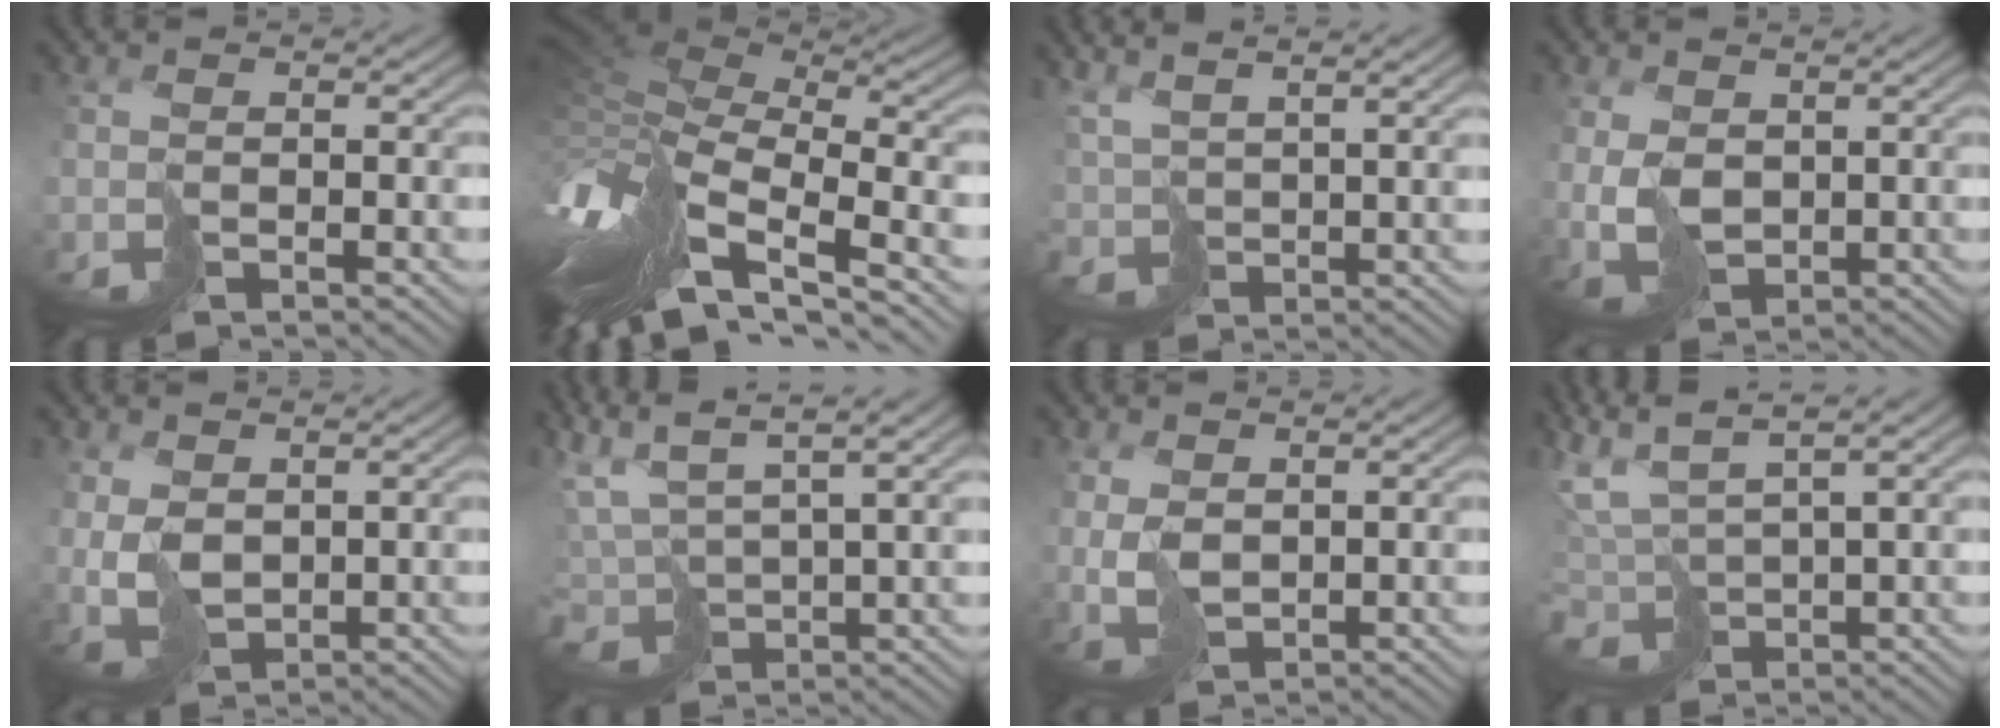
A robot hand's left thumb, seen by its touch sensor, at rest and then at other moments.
{"total": 12.8, "force": [-5.5, 5.5, 10.2], "torque": [-0.241, 0.002, -0.082]}
{"total": 4.9, "force": [4.8, 0.6, 0.5], "torque": [-0.010, 0.011, 0.101]}
{"total": 3.6, "force": [1.2, 2.7, 2.0], "torque": [-0.061, -0.002, 0.034]}
{"total": 3.3, "force": [1.6, 2.4, 1.6], "torque": [-0.051, -0.001, 0.041]}
{"total": 8.2, "force": [5.5, 2.7, 5.5], "torque": [-0.143, 0.020, 0.113]}
{"total": 2.7, "force": [1.5, 1.9, 1.3], "torque": [-0.047, 0.000, 0.039]}
{"total": 7.1, "force": [5.7, 1.9, 3.9], "torque": [-0.103, 0.028, 0.116]}